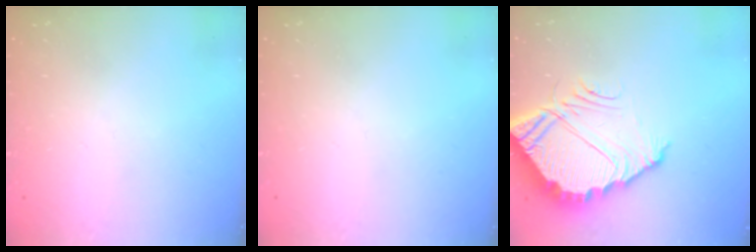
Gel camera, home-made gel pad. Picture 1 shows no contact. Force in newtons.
{"total": 0.0}
{"total": 9.0, "press": 9.0, "slide": 0.9}